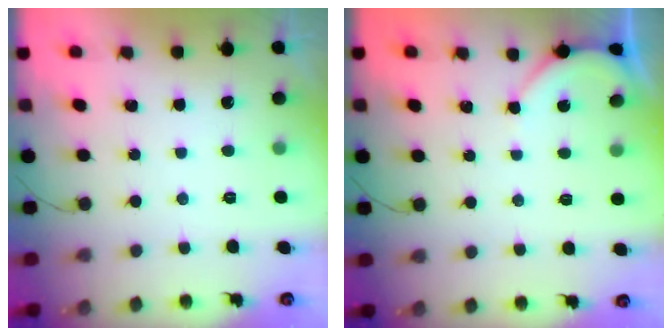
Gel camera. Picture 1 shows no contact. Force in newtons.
{"total": 2.8, "press": 2.8, "slide": 0.4}